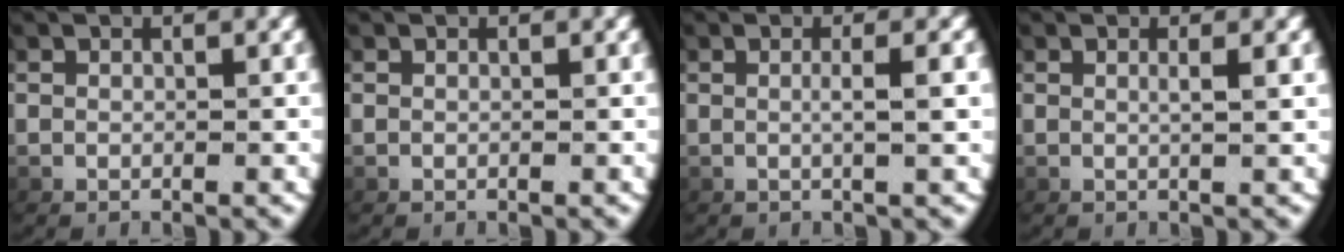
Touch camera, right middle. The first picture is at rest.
{"total": 0.0}
{"total": 1.7, "force": [0.2, -0.5, 1.6], "torque": [-0.030, 0.001, 0.006]}
{"total": 1.2, "force": [0.3, -0.5, 1.0], "torque": [-0.019, -0.004, 0.011]}